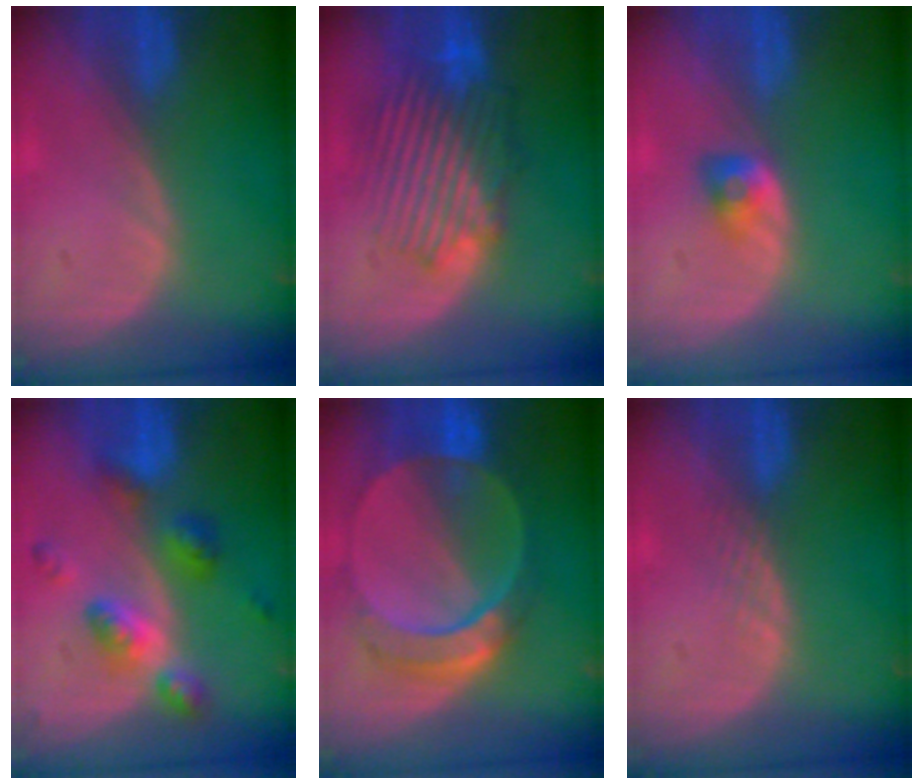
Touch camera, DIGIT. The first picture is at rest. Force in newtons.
{"total": 9.9, "press": 9.1, "slide": 3.9}
{"total": 2.9, "press": 2.5, "slide": 1.5}
{"total": 7.4, "press": 7.4, "slide": 0.6}
{"total": 9.8, "press": 8.4, "slide": 4.9}
{"total": 1.3, "press": 1.2, "slide": 0.1}